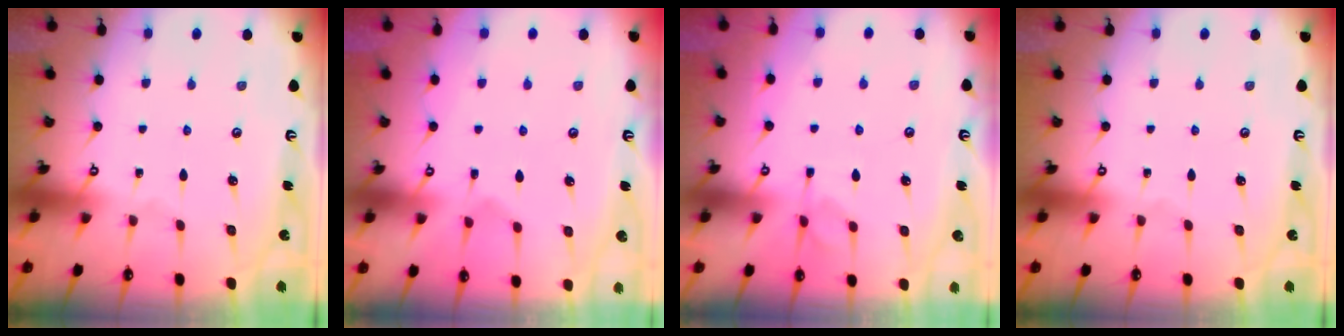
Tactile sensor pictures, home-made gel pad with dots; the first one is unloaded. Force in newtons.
{"total": 2.9, "press": 2.7, "slide": 1.1}
{"total": 2.3, "press": 2.0, "slide": 1.2}
{"total": 0.0}